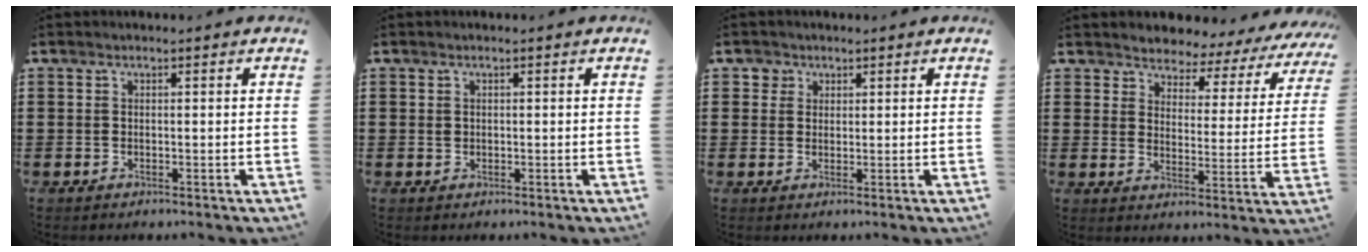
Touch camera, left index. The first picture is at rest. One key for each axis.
{"total": 0.6, "fx": 0.2, "fy": 0.6, "fz": 0.3, "tx": -0.007, "ty": 0.003, "tz": 0.004}
{"total": 2.0, "fx": 1.1, "fy": 1.7, "fz": -0.1, "tx": 0.002, "ty": 0.005, "tz": 0.017}
{"total": 3.8, "fx": 3.6, "fy": 1.2, "fz": 0.0, "tx": -0.027, "ty": -0.027, "tz": 0.057}